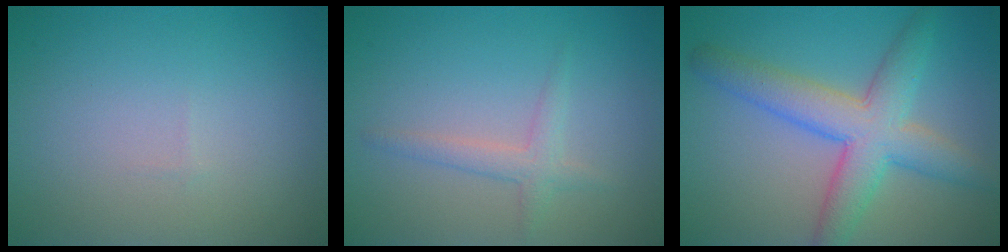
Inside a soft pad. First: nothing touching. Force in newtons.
{"total": 1.2, "press": 1.2, "slide": 0.1}
{"total": 6.3, "press": 6.3, "slide": 0.2}